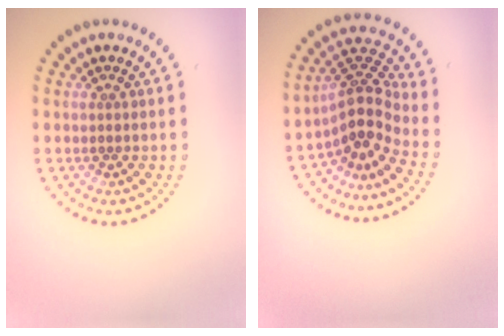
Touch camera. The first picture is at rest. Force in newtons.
{"total": 4.0, "press": 2.8, "slide": 2.9}